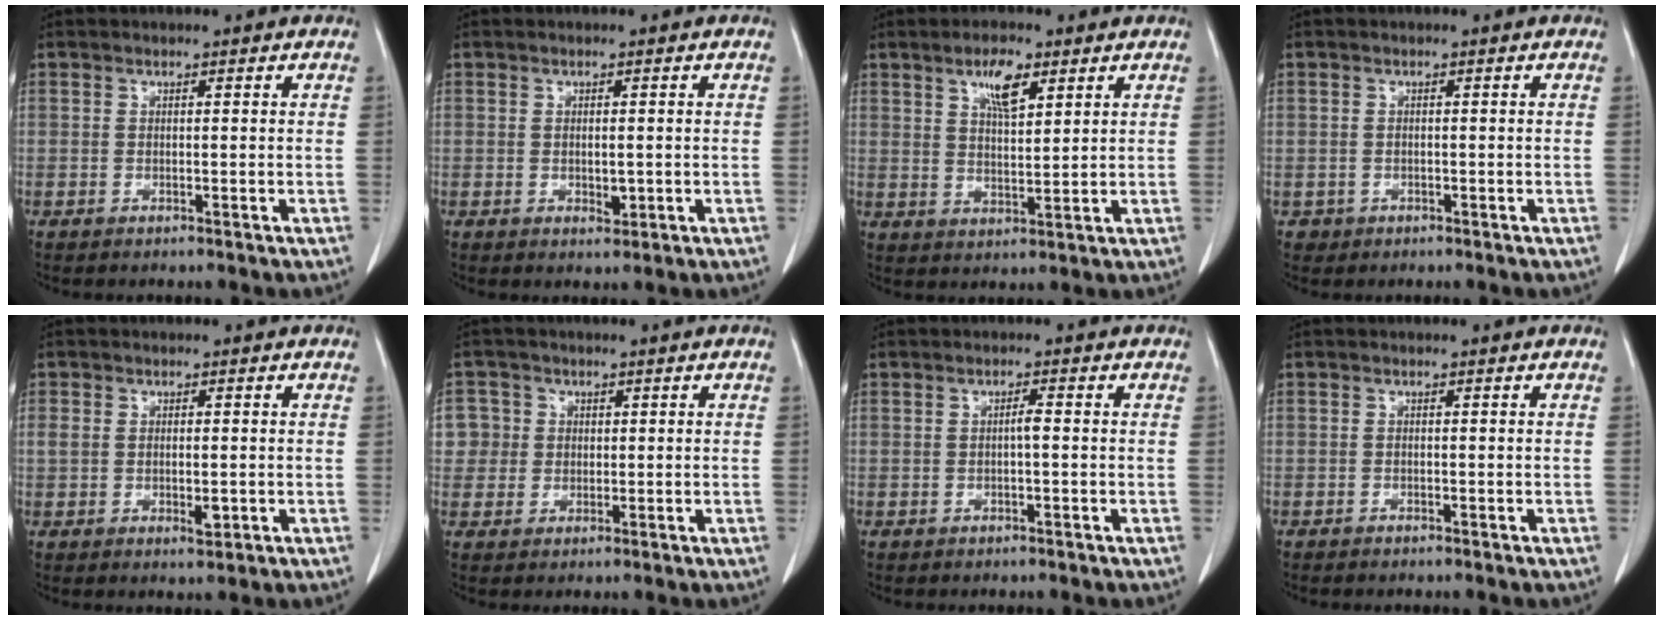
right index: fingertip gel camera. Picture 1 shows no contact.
{"total": 2.3, "force": [-0.3, 1.2, 1.9], "torque": [-0.036, -0.003, 0.001]}
{"total": 6.1, "force": [3.3, 2.0, 4.7], "torque": [-0.089, 0.001, 0.060]}
{"total": 2.0, "force": [-0.7, 1.9, 0.0], "torque": [0.001, 0.007, -0.010]}
{"total": 4.5, "force": [-0.6, 2.5, 3.7], "torque": [-0.079, 0.006, -0.001]}
{"total": 6.4, "force": [1.0, 6.3, 0.7], "torque": [-0.013, 0.025, 0.021]}
{"total": 0.8, "force": [-0.1, 0.3, 0.7], "torque": [-0.015, 0.002, 0.000]}
{"total": 1.1, "force": [-0.8, 0.5, 0.5], "torque": [-0.011, 0.000, -0.011]}